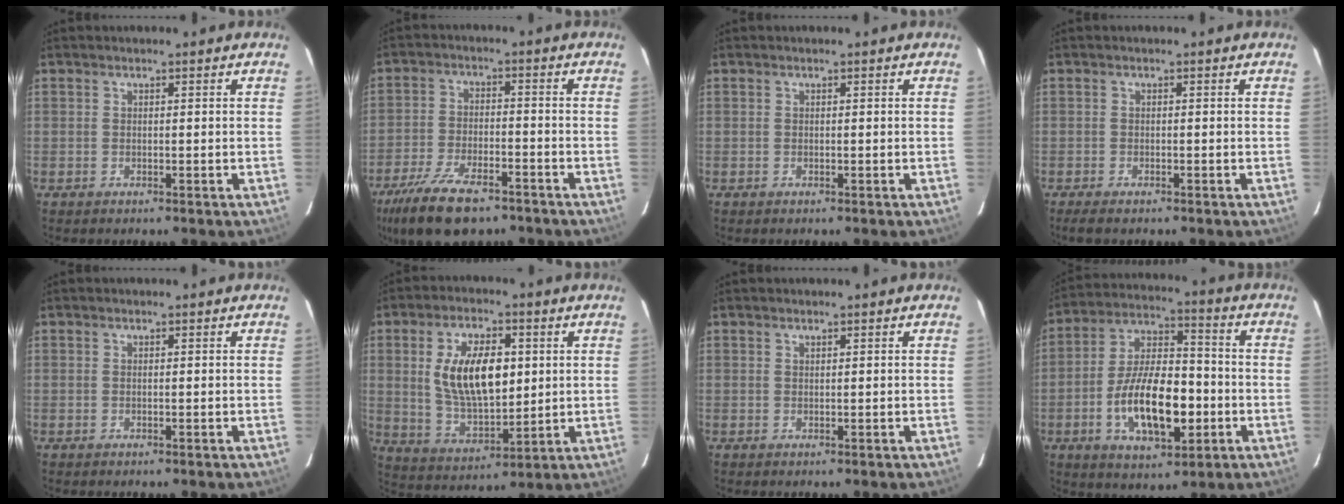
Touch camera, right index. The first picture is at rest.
{"total": 15.1, "force": [-10.8, 5.9, 8.7], "torque": [-0.198, -0.030, -0.185]}
{"total": 0.0}
{"total": 2.4, "force": [-2.0, 0.5, 1.4], "torque": [-0.031, -0.009, -0.035]}
{"total": 0.0}
{"total": 14.3, "force": [2.5, 7.1, 12.1], "torque": [-0.223, 0.003, 0.058]}
{"total": 0.0}
{"total": 16.3, "force": [-4.4, 7.3, 13.8], "torque": [-0.262, 0.006, -0.068]}